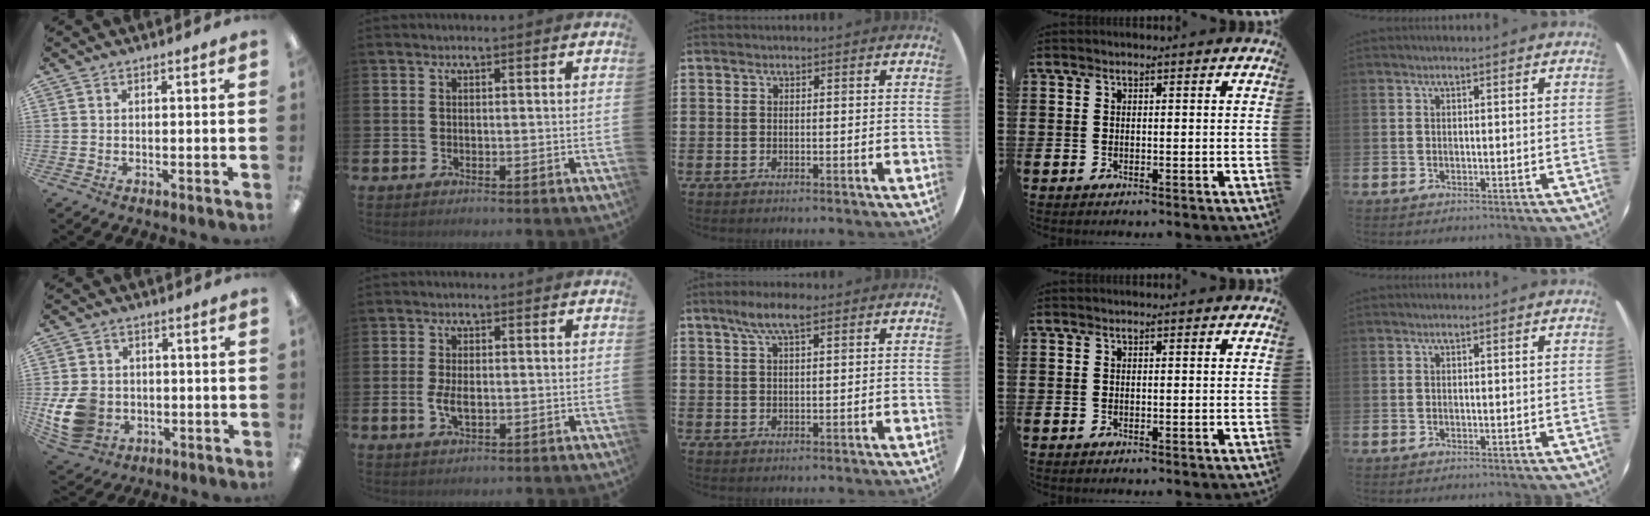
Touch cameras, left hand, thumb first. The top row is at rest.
{"thumb": {"total": 12.1, "force": [-2.2, 9.9, 6.7], "torque": [-0.148, 0.012, -0.036]}, "index": {"total": 3.1, "force": [-0.1, 1.6, 2.7], "torque": [-0.050, 0.004, -0.004]}, "middle": {"total": 5.4, "force": [3.4, 1.6, 3.9], "torque": [-0.074, 0.007, 0.057]}}